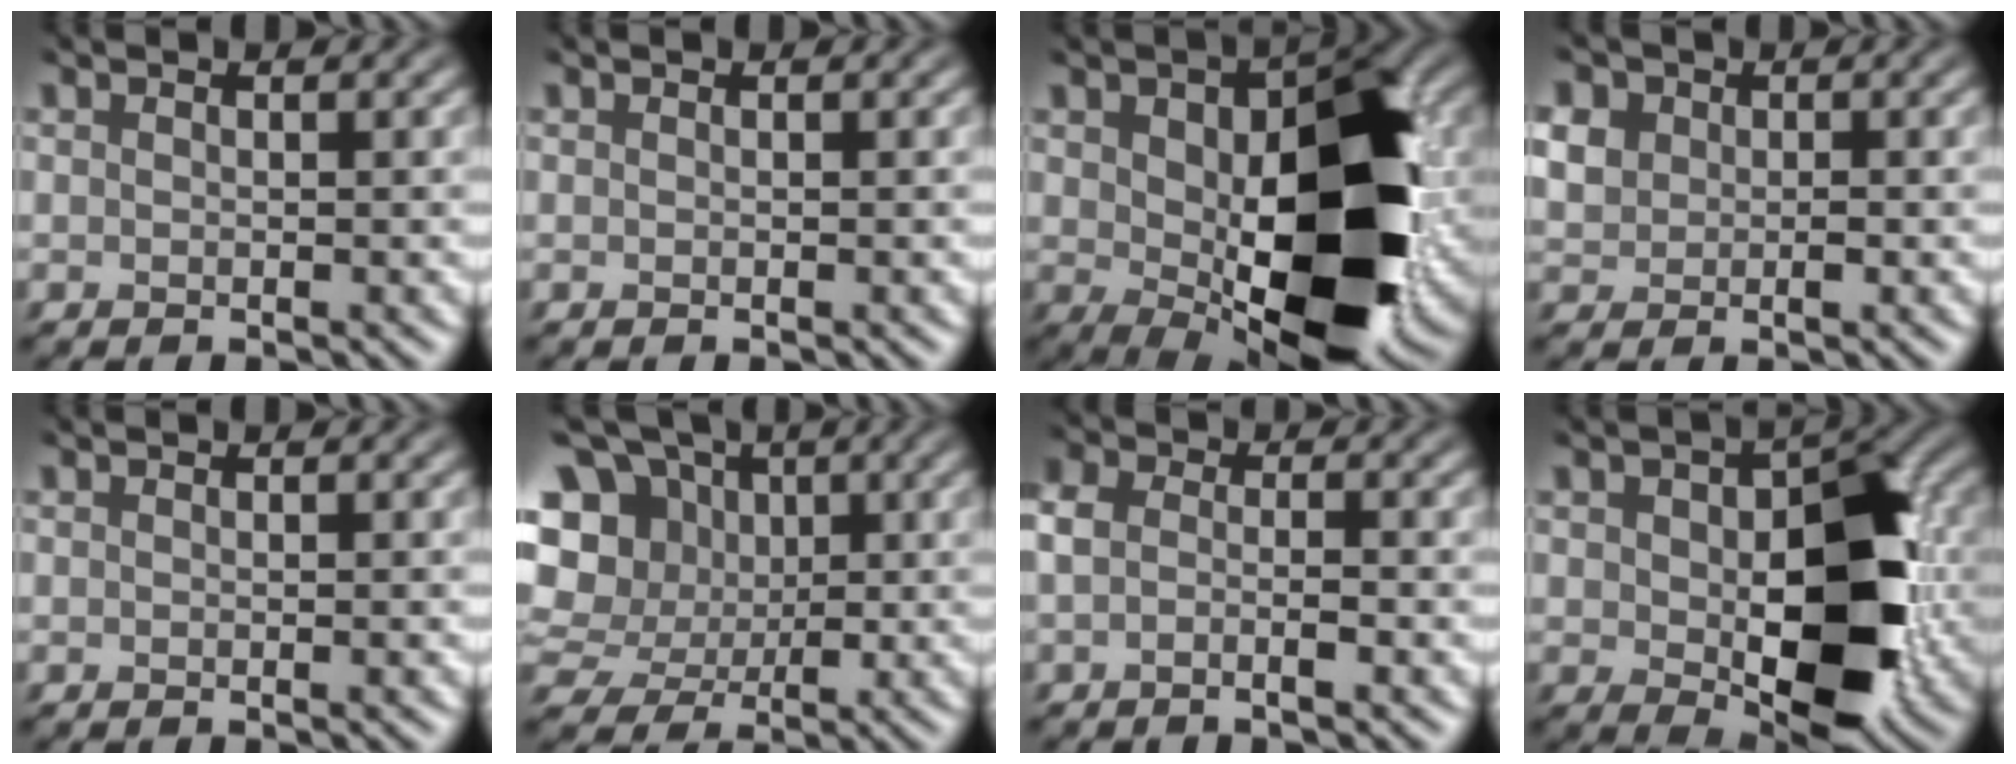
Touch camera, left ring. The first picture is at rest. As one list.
[{"total": 0.0}, {"total": 14.5, "force": [-0.8, 7.6, 12.3], "torque": [-0.177, -0.016, -0.001]}, {"total": 2.2, "force": [0.2, 2.1, 0.8], "torque": [-0.037, -0.001, 0.012]}, {"total": 0.0}, {"total": 12.1, "force": [1.9, 10.3, 6.1], "torque": [-0.146, 0.037, 0.013]}, {"total": 2.1, "force": [-1.5, 0.8, 1.2], "torque": [-0.031, -0.003, -0.028]}, {"total": 11.2, "force": [-1.1, 6.3, 9.3], "torque": [-0.138, -0.008, -0.007]}]